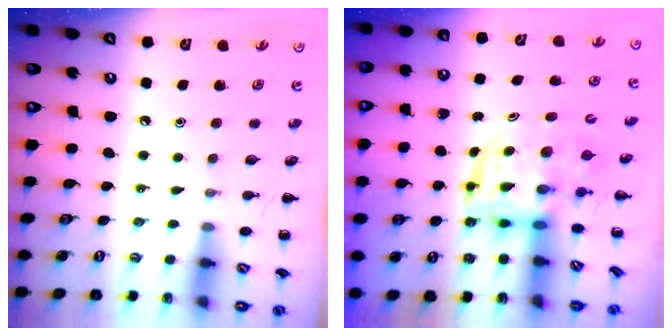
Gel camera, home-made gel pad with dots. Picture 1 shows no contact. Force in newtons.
{"total": 3.7, "press": 3.6, "slide": 0.7}